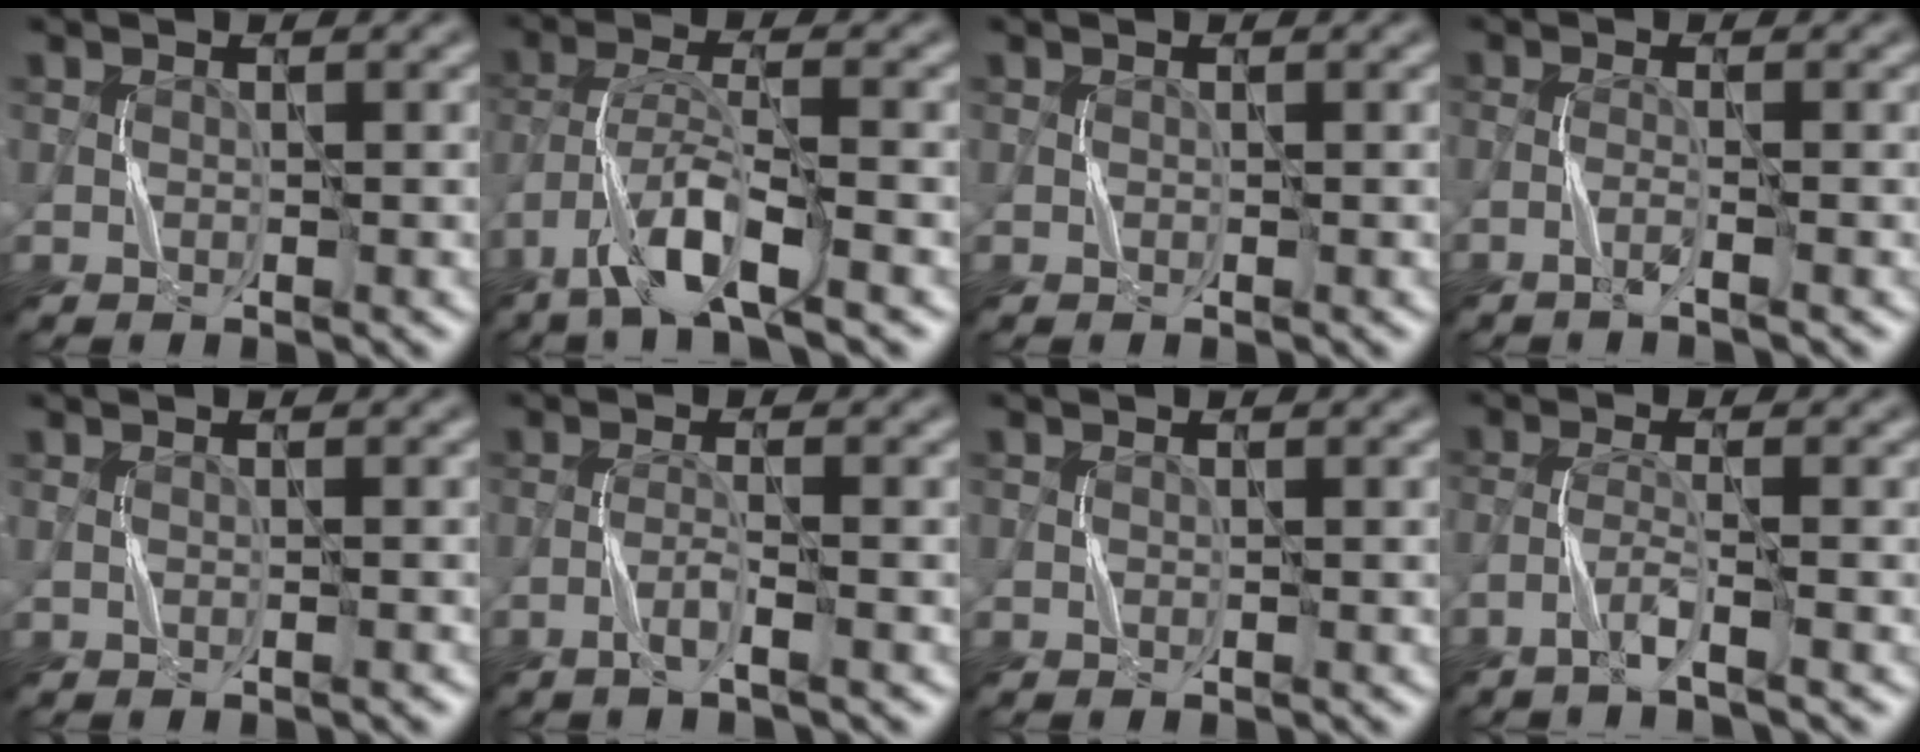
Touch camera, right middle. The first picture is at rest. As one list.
[{"total": 7.4, "force": [-4.7, 1.8, 5.4], "torque": [-0.102, 0.001, -0.089]}, {"total": 0.0}, {"total": 1.4, "force": [-1.0, 0.1, 1.0], "torque": [-0.017, 0.003, -0.029]}, {"total": 0.6, "force": [0.0, 0.3, 0.5], "torque": [-0.003, -0.002, -0.003]}, {"total": 1.6, "force": [-1.0, 0.1, 1.2], "torque": [-0.024, 0.007, -0.027]}, {"total": 0.0}, {"total": 2.2, "force": [-1.6, 0.0, 1.5], "torque": [-0.032, 0.006, -0.039]}]